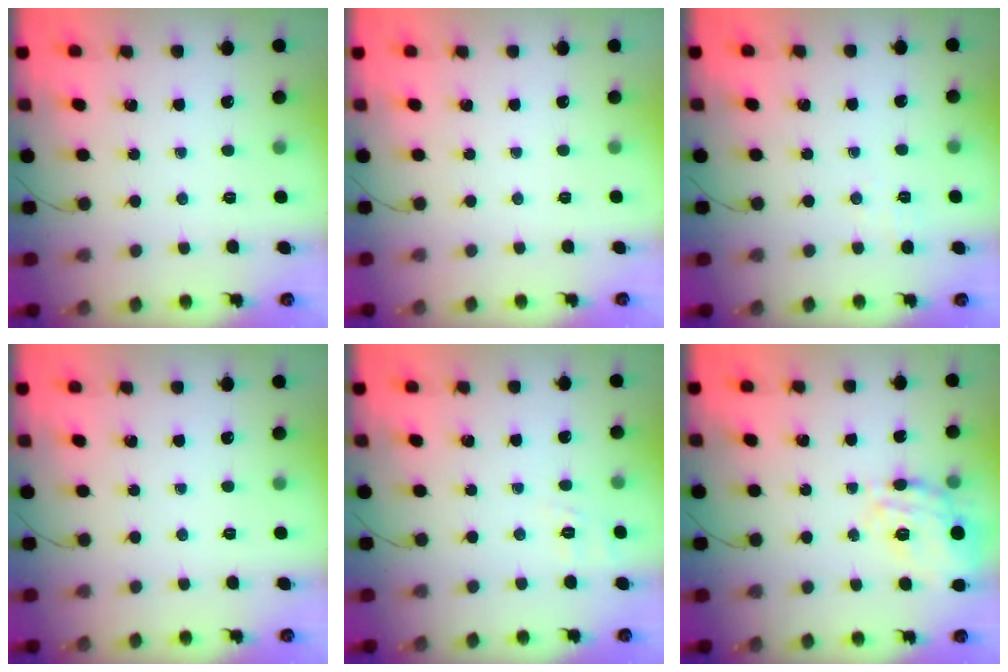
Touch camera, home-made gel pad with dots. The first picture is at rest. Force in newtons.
{"total": 2.4, "press": 2.3, "slide": 0.5}
{"total": 1.3, "press": 0.5, "slide": 1.3}
{"total": 0.0}
{"total": 2.1, "press": 0.8, "slide": 2.0}
{"total": 16.9, "press": 16.8, "slide": 1.6}